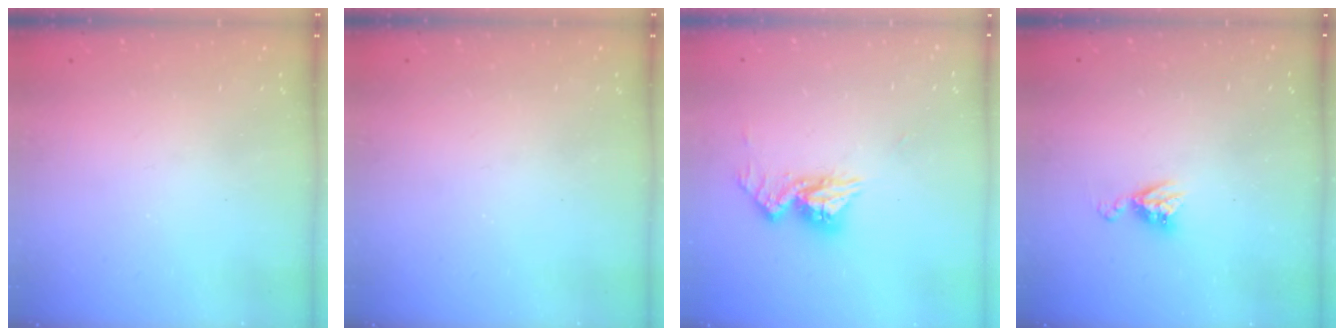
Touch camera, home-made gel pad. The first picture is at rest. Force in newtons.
{"total": 0.0}
{"total": 10.5, "press": 10.5, "slide": 1.0}
{"total": 6.8, "press": 6.8, "slide": 0.4}